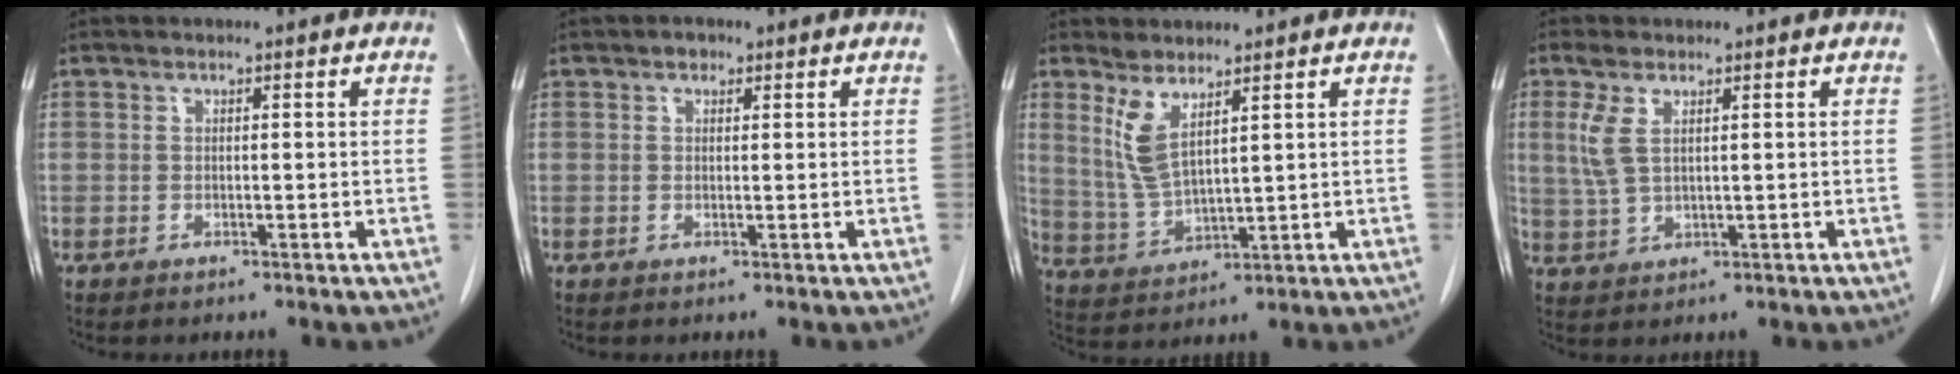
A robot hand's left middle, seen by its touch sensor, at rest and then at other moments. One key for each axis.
{"total": 1.1, "fx": 0.7, "fy": 0.8, "fz": 0.4, "tx": -0.007, "ty": 0.001, "tz": 0.008}
{"total": 6.1, "fx": 3.5, "fy": 1.3, "fz": 4.9, "tx": -0.113, "ty": -0.012, "tz": 0.080}
{"total": 4.4, "fx": 1.6, "fy": 1.6, "fz": 3.8, "tx": -0.108, "ty": 0.001, "tz": 0.040}